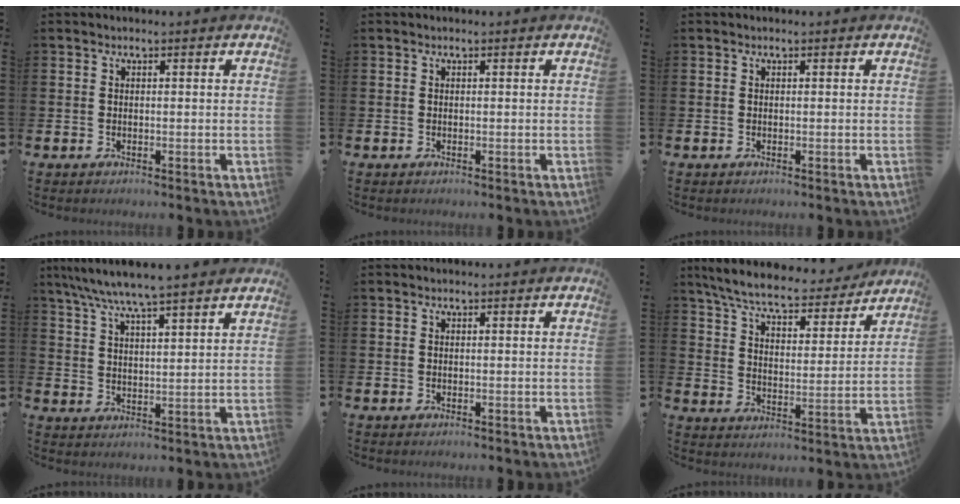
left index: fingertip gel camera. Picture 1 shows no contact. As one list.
[{"total": 0.0}, {"total": 0.0}, {"total": 6.8, "force": [6.4, -0.1, 2.4], "torque": [-0.070, -0.028, 0.114]}, {"total": 0.0}, {"total": 7.7, "force": [7.1, 1.3, 2.9], "torque": [-0.088, -0.043, 0.122]}]